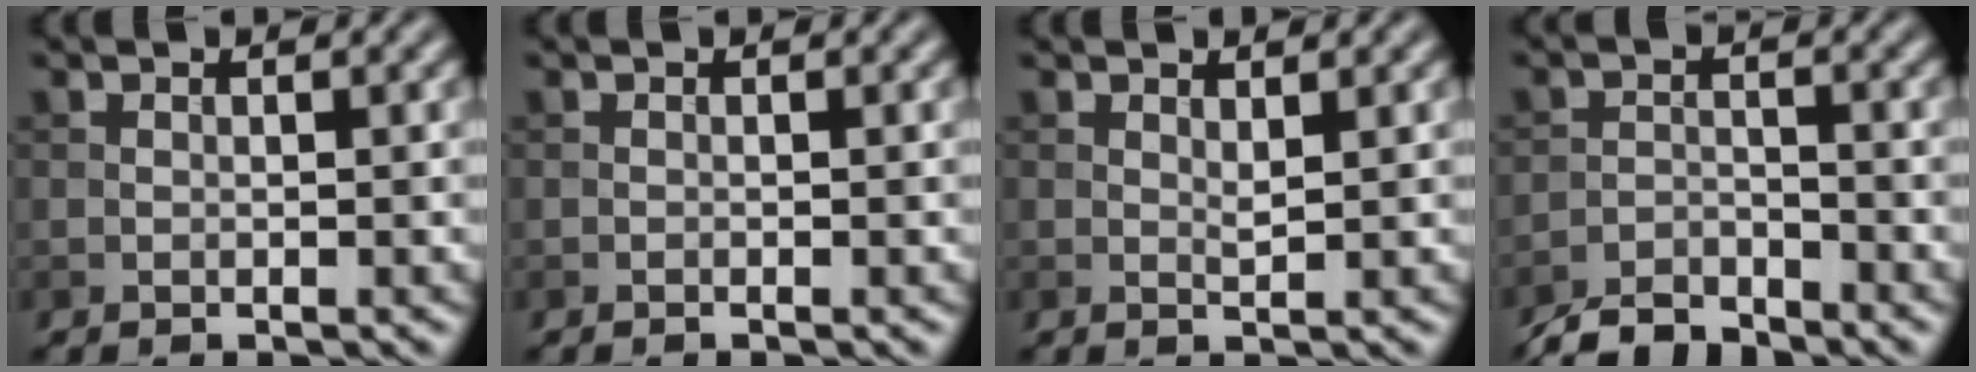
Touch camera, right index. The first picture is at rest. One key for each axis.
{"total": 0.0}
{"total": 0.8, "fx": 0.5, "fy": 0.1, "fz": 0.5, "tx": -0.014, "ty": -0.003, "tz": 0.011}
{"total": 3.9, "fx": -3.7, "fy": 0.9, "fz": 1.0, "tx": -0.018, "ty": -0.003, "tz": -0.077}